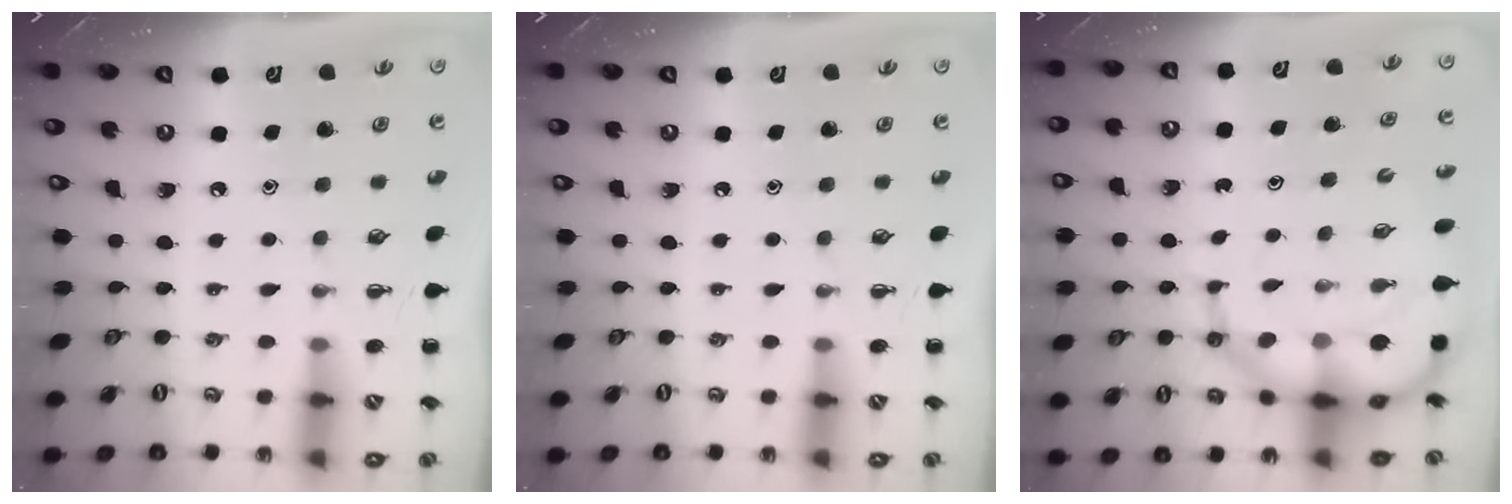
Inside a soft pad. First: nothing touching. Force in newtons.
{"total": 0.0}
{"total": 12.1, "press": 11.7, "slide": 3.3}